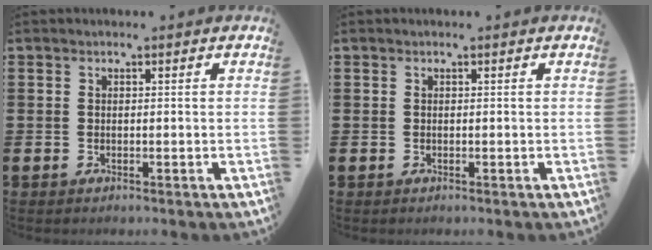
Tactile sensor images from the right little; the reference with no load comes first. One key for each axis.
{"total": 0.0}